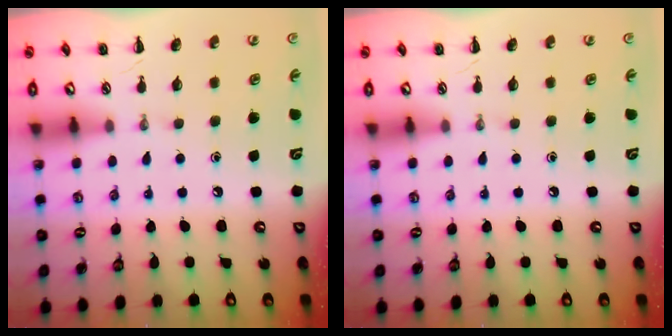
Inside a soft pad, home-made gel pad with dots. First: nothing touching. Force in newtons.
{"total": 0.0}